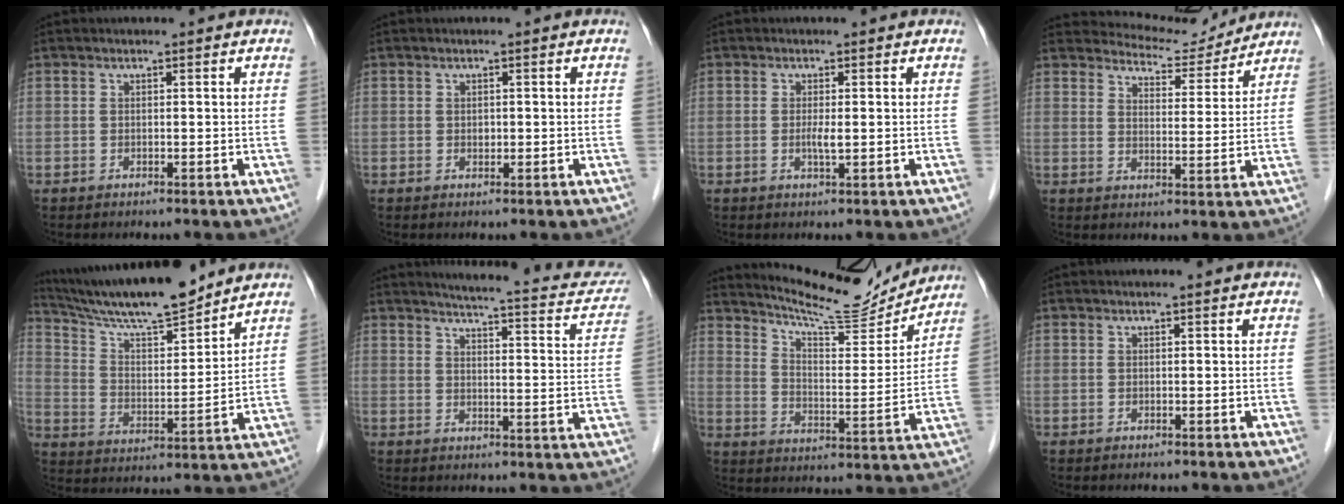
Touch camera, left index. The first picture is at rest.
{"total": 0.7, "force": [0.1, 0.6, 0.5], "torque": [-0.007, 0.001, 0.000]}
{"total": 1.7, "force": [0.0, 0.2, 1.7], "torque": [-0.036, -0.002, 0.000]}
{"total": 7.9, "force": [7.8, 1.6, -0.1], "torque": [-0.003, -0.001, 0.109]}
{"total": 16.0, "force": [14.4, 1.3, 6.8], "torque": [-0.127, 0.004, 0.251]}
{"total": 16.1, "force": [14.4, 3.0, 6.6], "torque": [-0.067, -0.019, 0.154]}
{"total": 15.3, "force": [14.8, 1.3, 3.8], "torque": [-0.067, -0.025, 0.216]}
{"total": 1.5, "force": [1.4, 0.0, 0.3], "torque": [-0.011, 0.006, 0.016]}